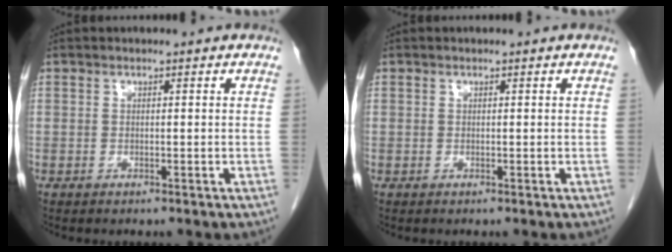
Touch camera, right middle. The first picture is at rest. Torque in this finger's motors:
{"motor_torque": [0.23, -0.11, -0.24, -0.03]}